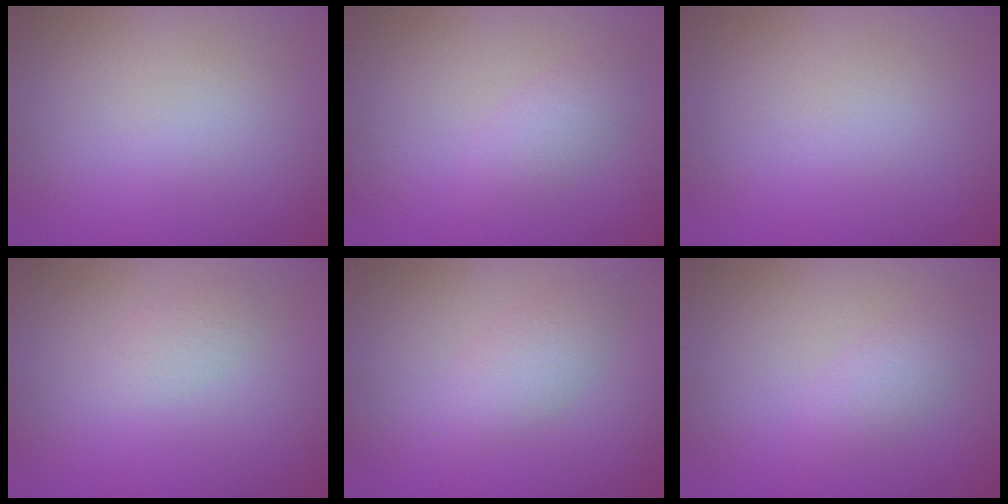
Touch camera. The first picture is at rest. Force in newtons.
{"total": 1.8, "press": 1.8, "slide": 0.1}
{"total": 0.0}
{"total": 1.2, "press": 1.2, "slide": 0.1}
{"total": 1.9, "press": 1.9, "slide": 0.2}
{"total": 1.8, "press": 1.8, "slide": 0.1}